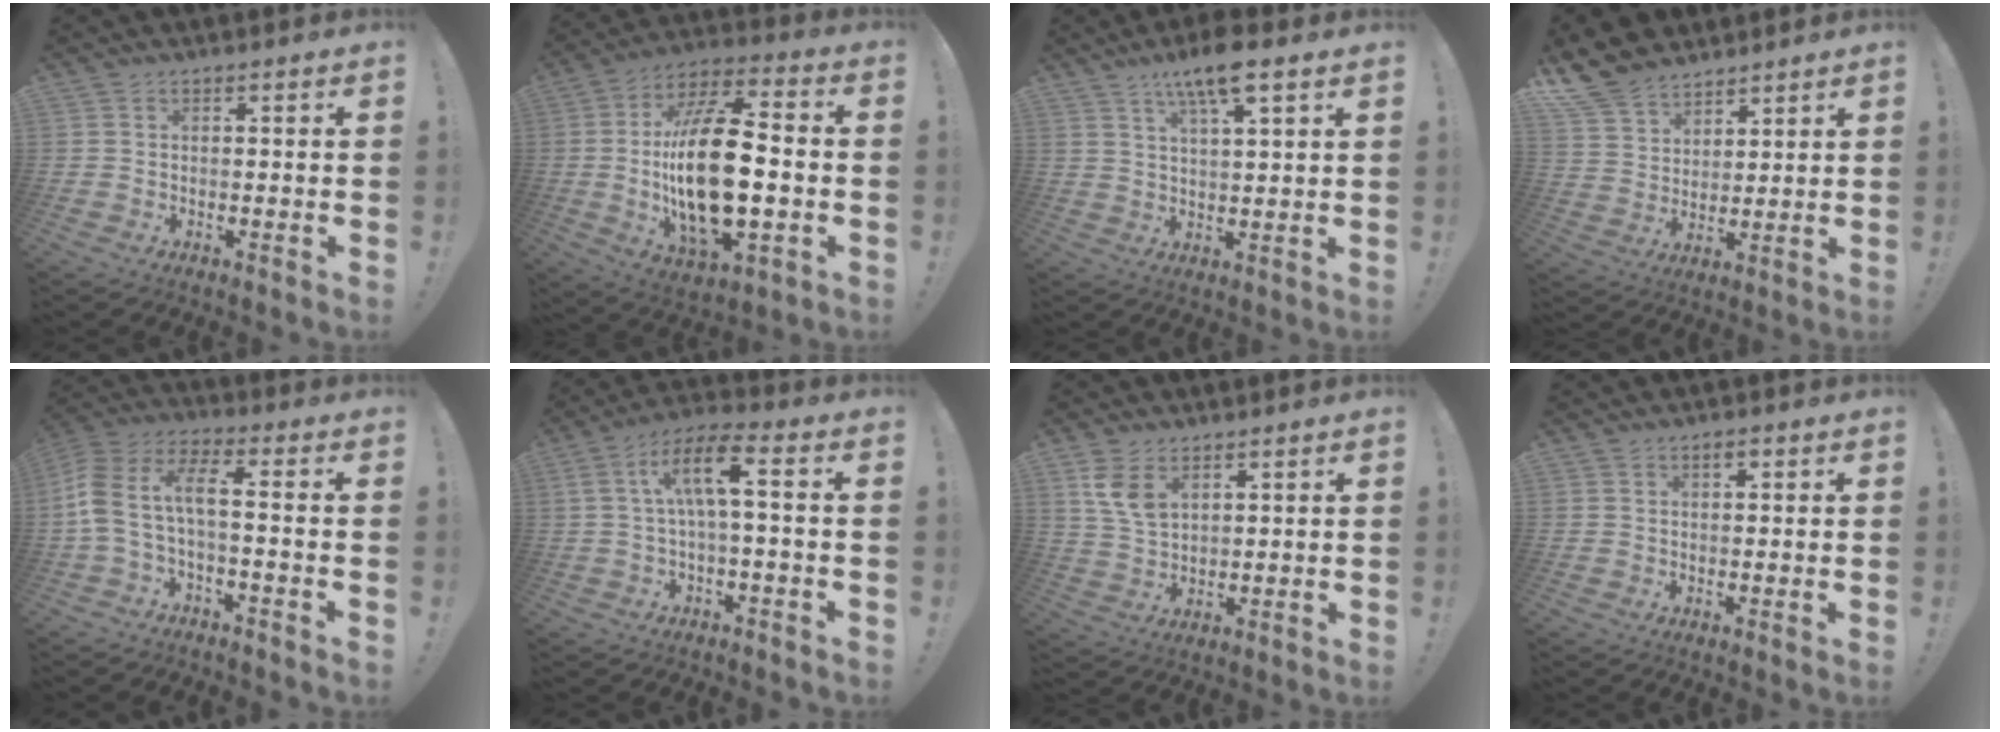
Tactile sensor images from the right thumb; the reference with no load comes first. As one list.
[{"total": 24.7, "force": [-2.0, 11.5, 21.8], "torque": [-0.418, -0.002, -0.037]}, {"total": 9.3, "force": [6.0, 1.9, 6.8], "torque": [-0.121, -0.023, 0.103]}, {"total": 11.5, "force": [9.0, 6.3, 3.4], "torque": [-0.072, -0.059, 0.178]}, {"total": 10.5, "force": [-0.8, 4.5, 9.5], "torque": [-0.197, 0.008, -0.017]}, {"total": 11.5, "force": [2.0, 2.6, 11.0], "torque": [-0.203, 0.001, 0.028]}, {"total": 7.8, "force": [4.1, 4.5, 5.0], "torque": [-0.090, -0.016, 0.077]}, {"total": 1.7, "force": [1.0, 0.8, 1.2], "torque": [-0.023, 0.002, 0.016]}]